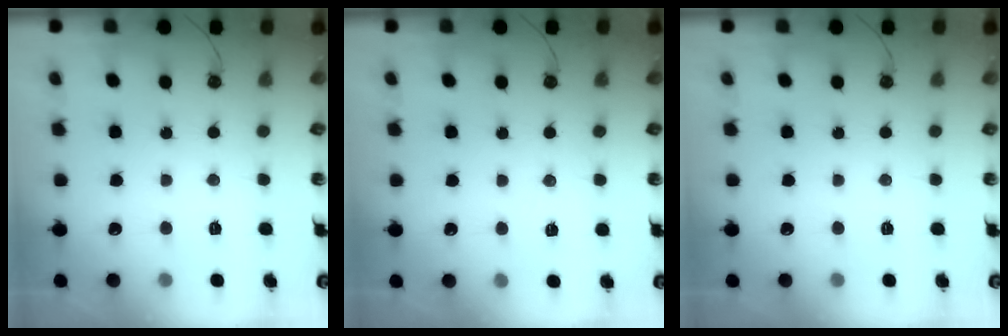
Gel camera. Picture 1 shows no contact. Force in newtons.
{"total": 3.8, "press": 3.0, "slide": 2.3}
{"total": 1.5, "press": 0.2, "slide": 1.5}